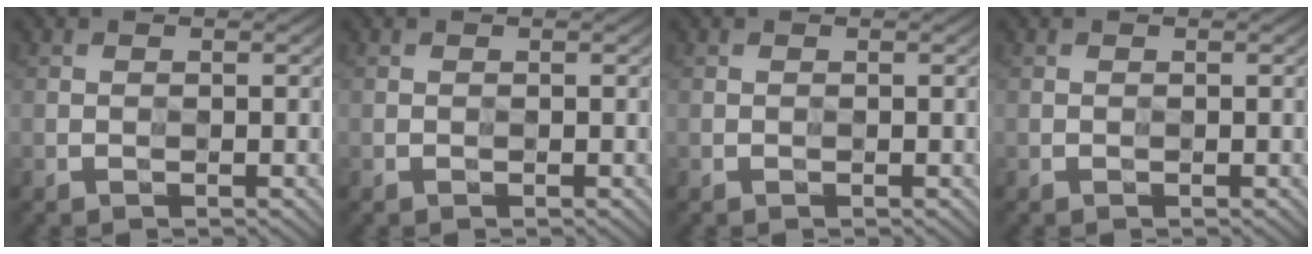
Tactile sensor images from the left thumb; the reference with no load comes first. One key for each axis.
{"total": 0.0}
{"total": 0.0}
{"total": 0.0}